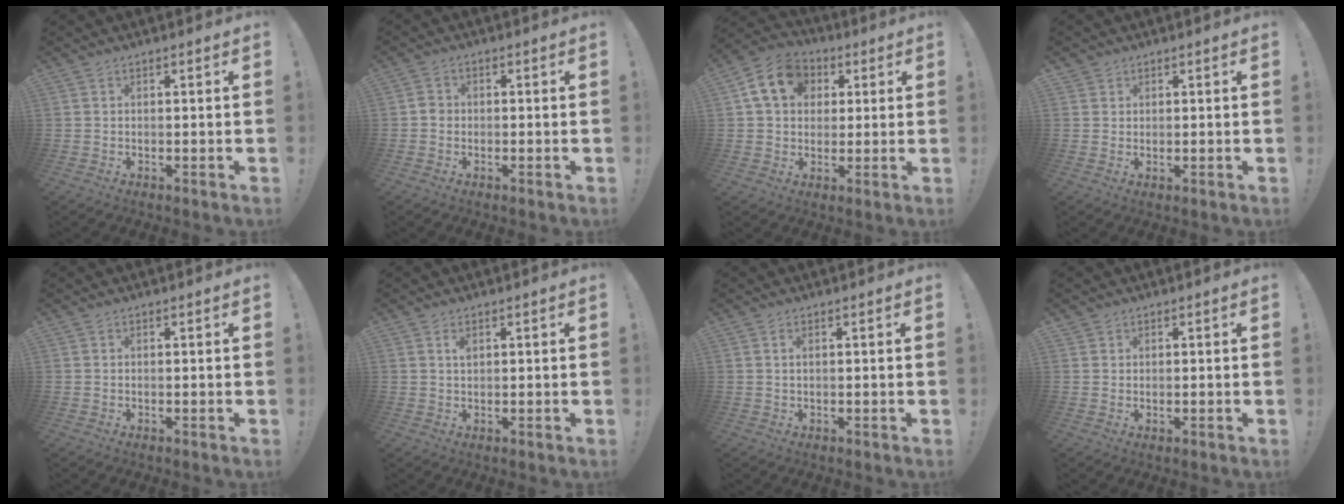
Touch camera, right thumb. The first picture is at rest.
{"total": 2.4, "force": [-1.0, 1.8, 1.2], "torque": [-0.025, 0.013, -0.017]}
{"total": 13.8, "force": [4.7, 10.9, 7.1], "torque": [-0.105, -0.003, 0.094]}
{"total": 1.6, "force": [1.3, 0.9, 0.1], "torque": [0.005, -0.008, 0.024]}
{"total": 0.0}
{"total": 1.8, "force": [0.9, 0.9, 1.2], "torque": [-0.012, -0.005, 0.012]}
{"total": 1.0, "force": [0.4, 0.4, 0.8], "torque": [-0.017, 0.001, 0.007]}
{"total": 1.1, "force": [0.9, 0.6, 0.0], "torque": [0.007, -0.004, 0.016]}